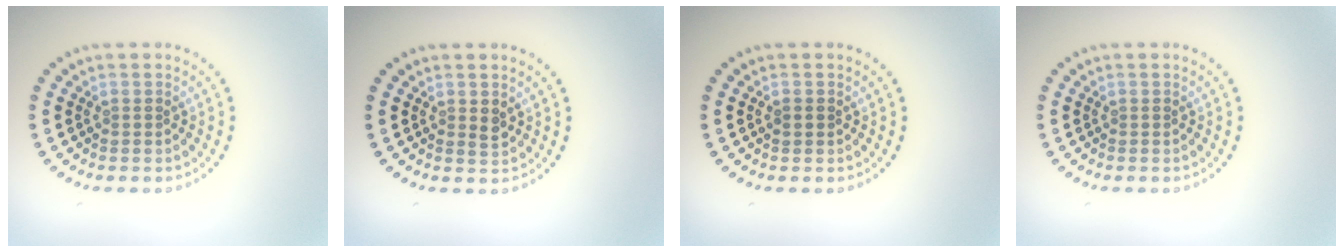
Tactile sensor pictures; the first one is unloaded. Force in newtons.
{"total": 1.1, "press": 1.0, "slide": 0.2}
{"total": 0.9, "press": 0.9, "slide": 0.0}
{"total": 0.0}